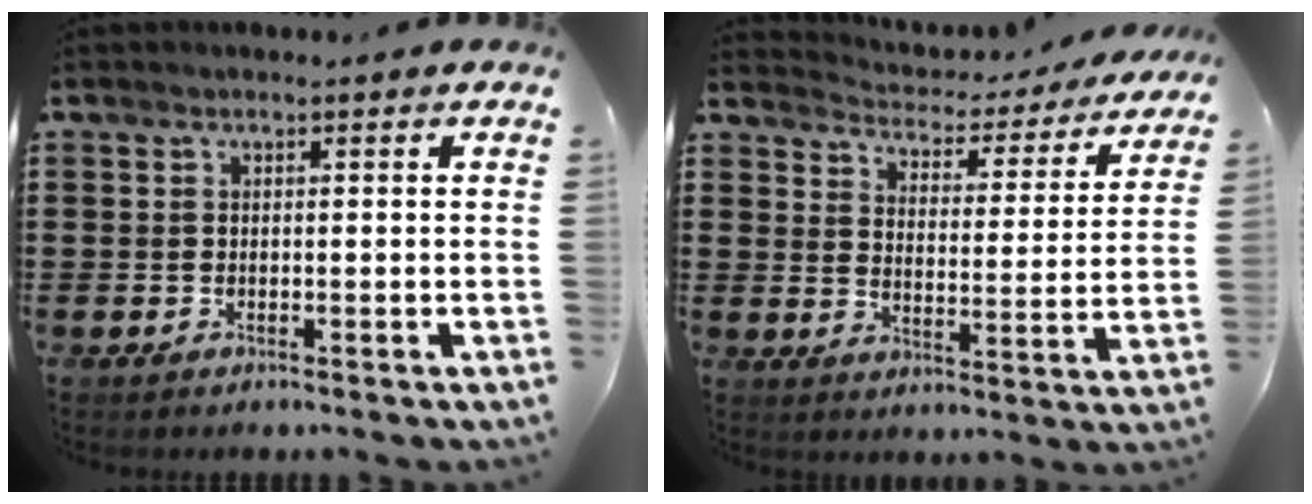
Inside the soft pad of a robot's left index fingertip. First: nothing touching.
{"total": 3.0, "force": [3.0, 0.5, -0.1], "torque": [-0.023, -0.031, 0.042]}